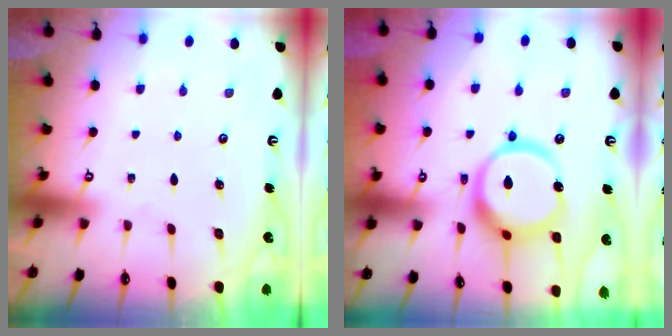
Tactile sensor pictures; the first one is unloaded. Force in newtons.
{"total": 16.1, "press": 15.9, "slide": 1.9}